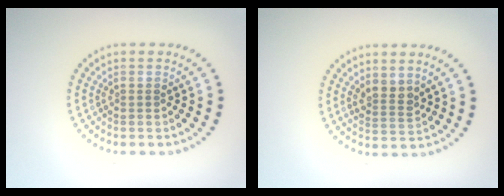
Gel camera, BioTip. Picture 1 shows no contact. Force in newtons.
{"total": 2.1, "press": 1.7, "slide": 1.1}